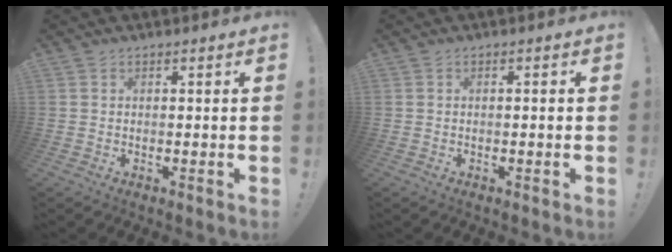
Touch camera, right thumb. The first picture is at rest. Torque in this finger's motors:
{"motor_torque": [-0.16, -0.45, -0.08, 0.46, 0.05]}